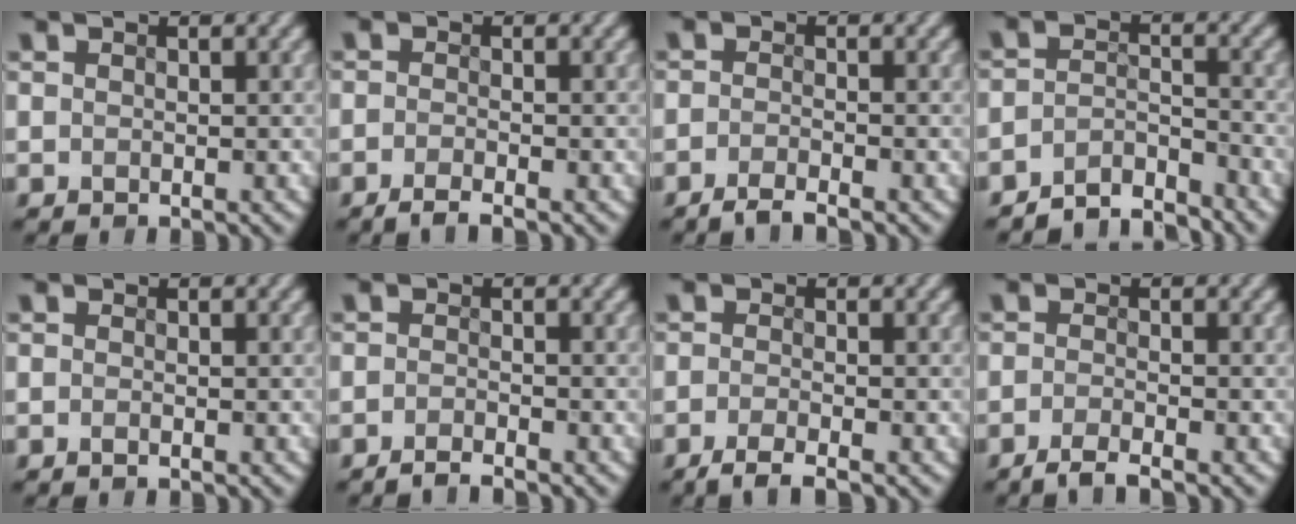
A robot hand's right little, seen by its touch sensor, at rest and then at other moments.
{"total": 1.7, "force": [-1.4, 0.1, 1.0], "torque": [-0.025, 0.000, -0.032]}
{"total": 1.9, "force": [-1.6, 0.1, 1.0], "torque": [-0.025, 0.001, -0.038]}
{"total": 4.3, "force": [-4.0, 1.1, 1.1], "torque": [-0.017, 0.004, -0.077]}
{"total": 0.0}
{"total": 1.5, "force": [-1.4, 0.0, 0.6], "torque": [-0.015, 0.003, -0.031]}
{"total": 2.5, "force": [-1.9, 0.4, 1.6], "torque": [-0.038, -0.001, -0.042]}
{"total": 2.2, "force": [-1.8, 0.2, 1.3], "torque": [-0.032, 0.000, -0.042]}